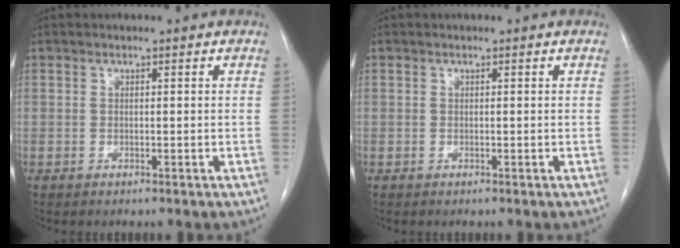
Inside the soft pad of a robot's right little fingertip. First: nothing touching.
{"total": 0.0}